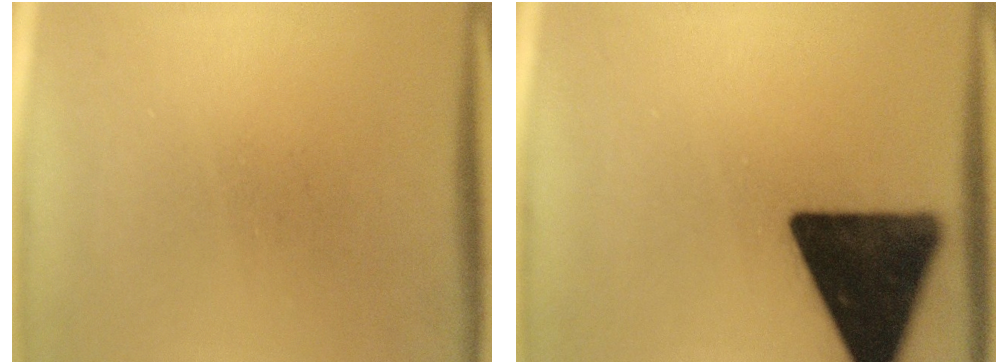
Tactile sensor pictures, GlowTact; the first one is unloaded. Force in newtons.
{"total": 18.4}